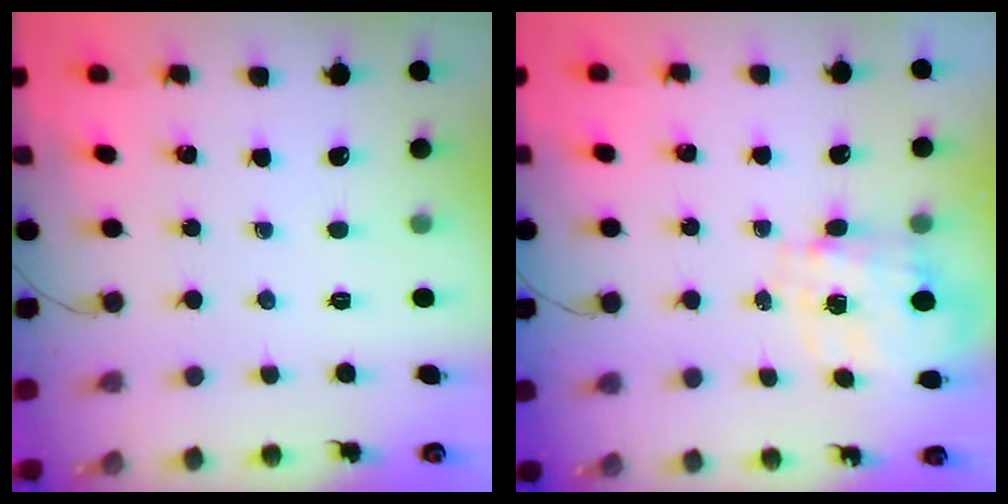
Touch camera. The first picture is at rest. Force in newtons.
{"total": 3.5, "press": 3.3, "slide": 1.0}